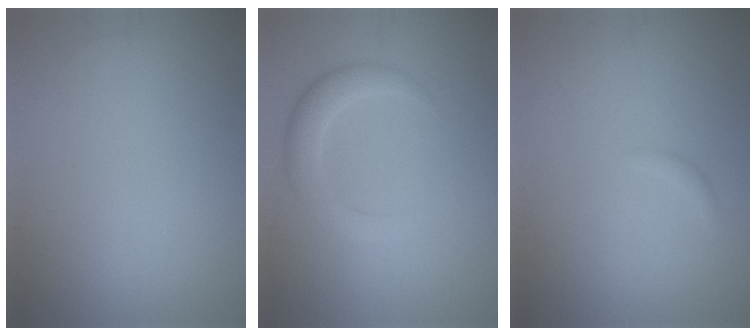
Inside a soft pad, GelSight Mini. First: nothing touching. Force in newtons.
{"total": 2.8, "press": 2.8, "slide": 0.2}
{"total": 0.5, "press": 0.5, "slide": 0.1}